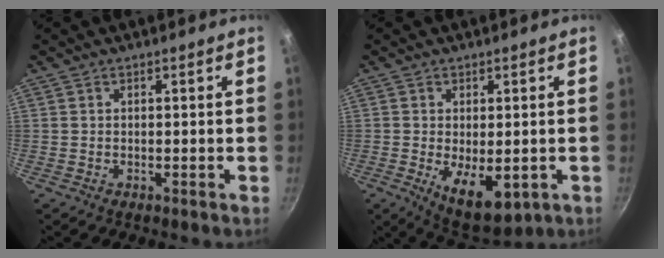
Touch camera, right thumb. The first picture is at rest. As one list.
[{"total": 9.5, "force": [-2.0, 4.8, 7.9], "torque": [-0.107, -0.013, -0.011]}]